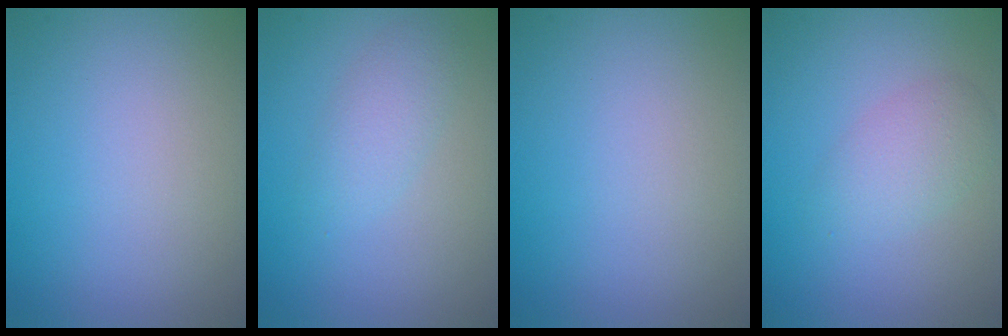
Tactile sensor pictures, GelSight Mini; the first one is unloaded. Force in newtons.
{"total": 2.2, "press": 2.2, "slide": 0.0}
{"total": 0.0}
{"total": 2.4, "press": 2.4, "slide": 0.1}